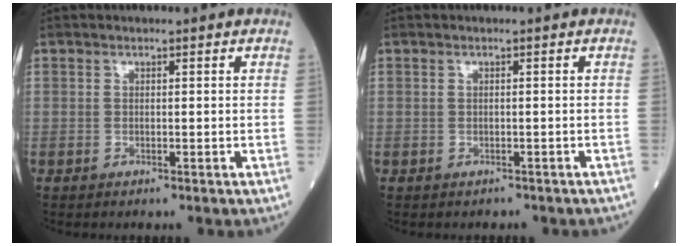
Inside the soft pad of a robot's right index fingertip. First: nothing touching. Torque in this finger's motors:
{"motor_torque": [0.10, -0.03, -0.17, -0.04]}